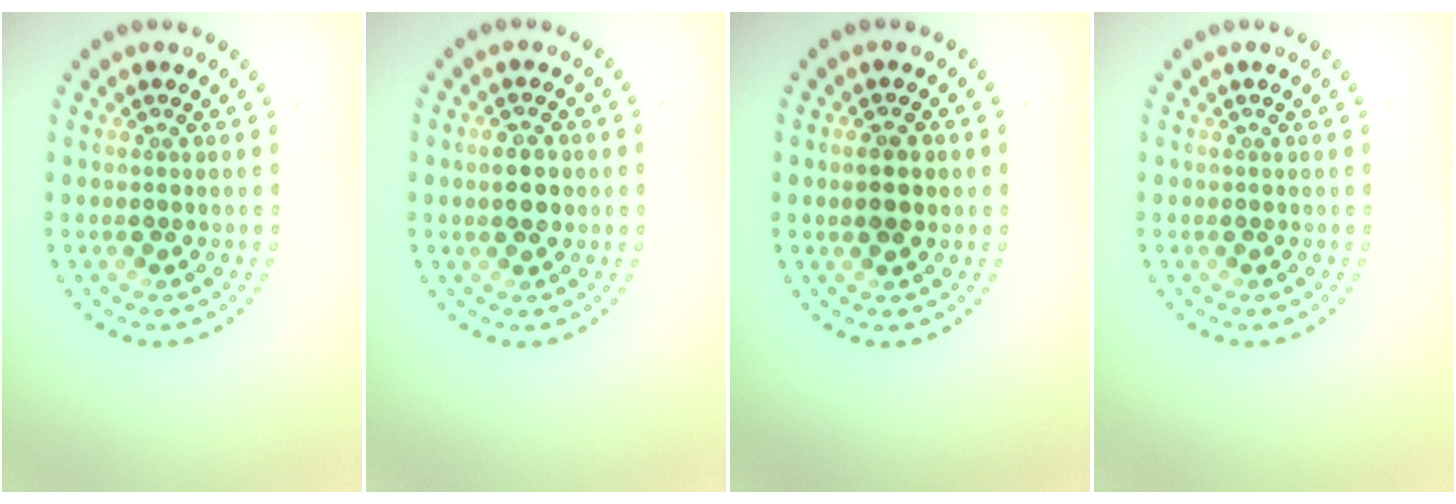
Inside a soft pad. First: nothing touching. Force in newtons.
{"total": 2.2, "press": 2.2, "slide": 0.1}
{"total": 2.7, "press": 2.7, "slide": 0.1}
{"total": 0.0}